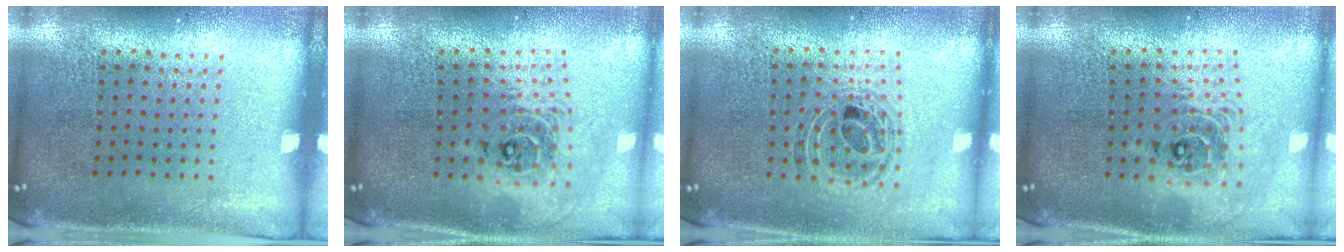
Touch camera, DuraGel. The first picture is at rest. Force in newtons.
{"total": 2.1, "press": 1.6, "slide": 1.4}
{"total": 0.9, "press": 0.9, "slide": 0.1}
{"total": 2.0, "press": 1.6, "slide": 1.3}